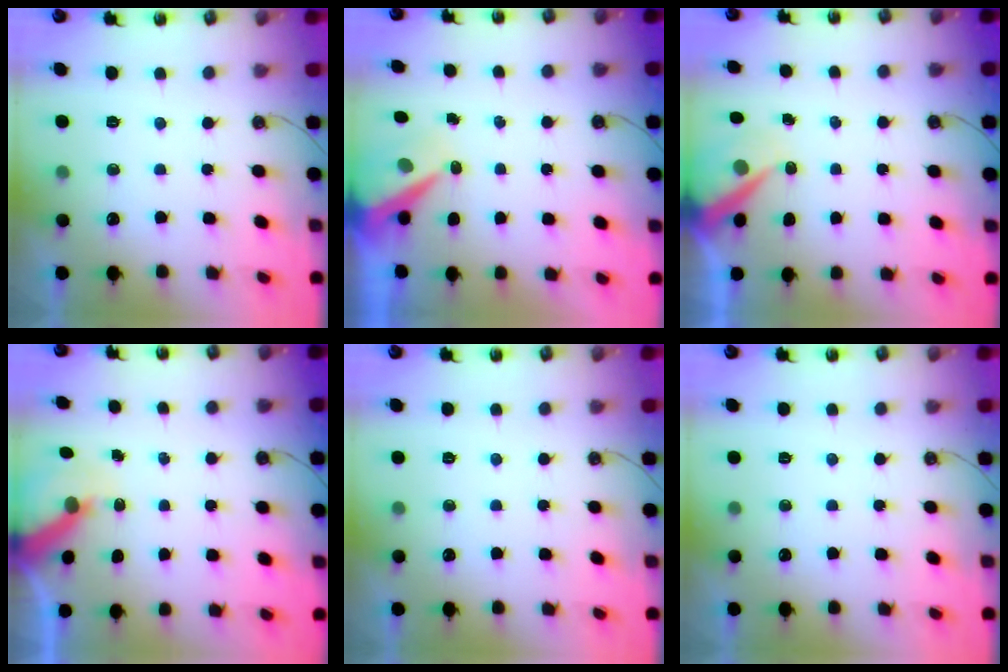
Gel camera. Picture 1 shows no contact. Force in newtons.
{"total": 8.7, "press": 8.6, "slide": 1.0}
{"total": 6.6, "press": 6.6, "slide": 0.9}
{"total": 5.7, "press": 5.7, "slide": 0.7}
{"total": 0.0}
{"total": 0.0}